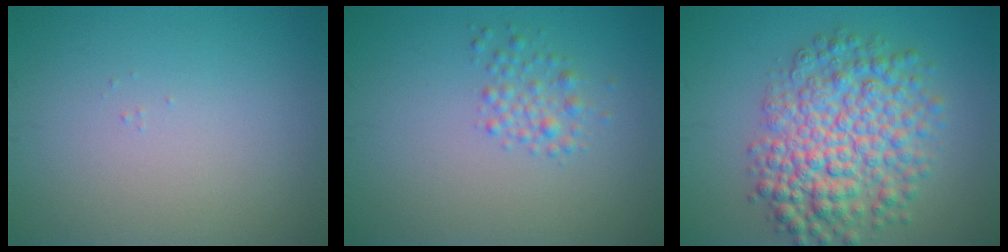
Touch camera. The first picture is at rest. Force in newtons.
{"total": 1.8, "press": 1.8, "slide": 0.1}
{"total": 8.1, "press": 8.1, "slide": 0.2}